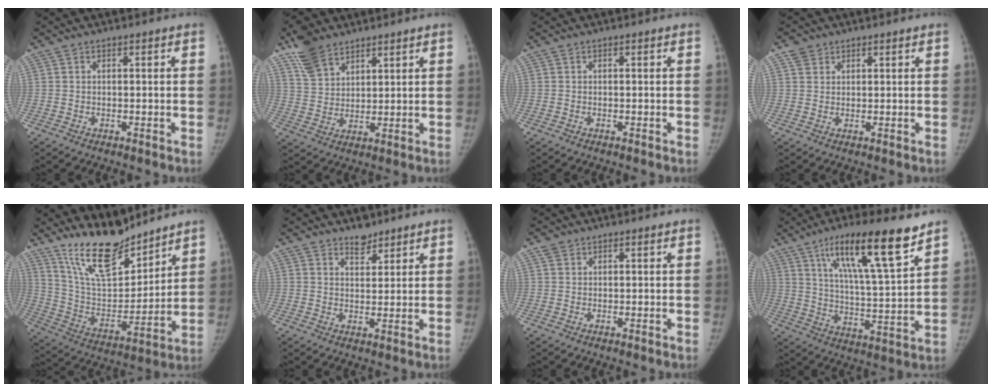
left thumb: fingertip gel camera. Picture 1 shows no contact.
{"total": 8.9, "force": [6.5, 4.9, 3.6], "torque": [-0.054, -0.022, 0.131]}
{"total": 0.0}
{"total": 2.5, "force": [1.6, 1.9, 0.4], "torque": [0.005, -0.004, 0.027]}
{"total": 17.4, "force": [14.3, 5.7, 8.1], "torque": [-0.102, -0.093, 0.269]}
{"total": 3.6, "force": [2.9, 1.8, 1.1], "torque": [0.000, -0.023, 0.049]}
{"total": 1.5, "force": [1.0, 1.0, 0.4], "torque": [0.001, -0.002, 0.017]}
{"total": 18.5, "force": [11.5, 2.9, 14.2], "torque": [-0.219, -0.052, 0.194]}